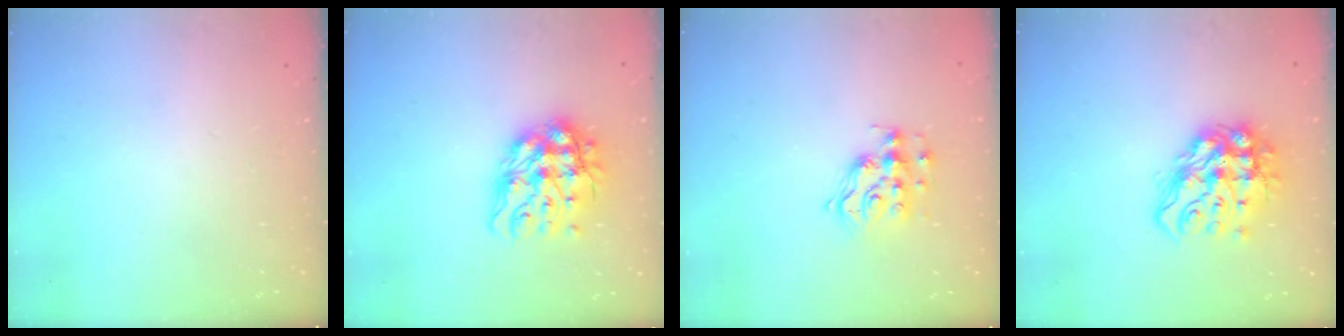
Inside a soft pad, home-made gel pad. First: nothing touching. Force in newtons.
{"total": 14.3, "press": 14.2, "slide": 1.5}
{"total": 10.8, "press": 10.8, "slide": 0.9}
{"total": 16.3, "press": 16.2, "slide": 1.9}